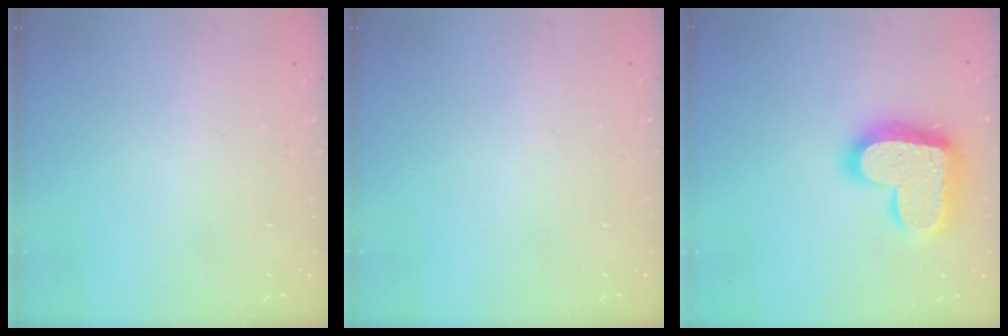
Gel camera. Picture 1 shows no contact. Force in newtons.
{"total": 0.0}
{"total": 18.7, "press": 18.7, "slide": 1.2}